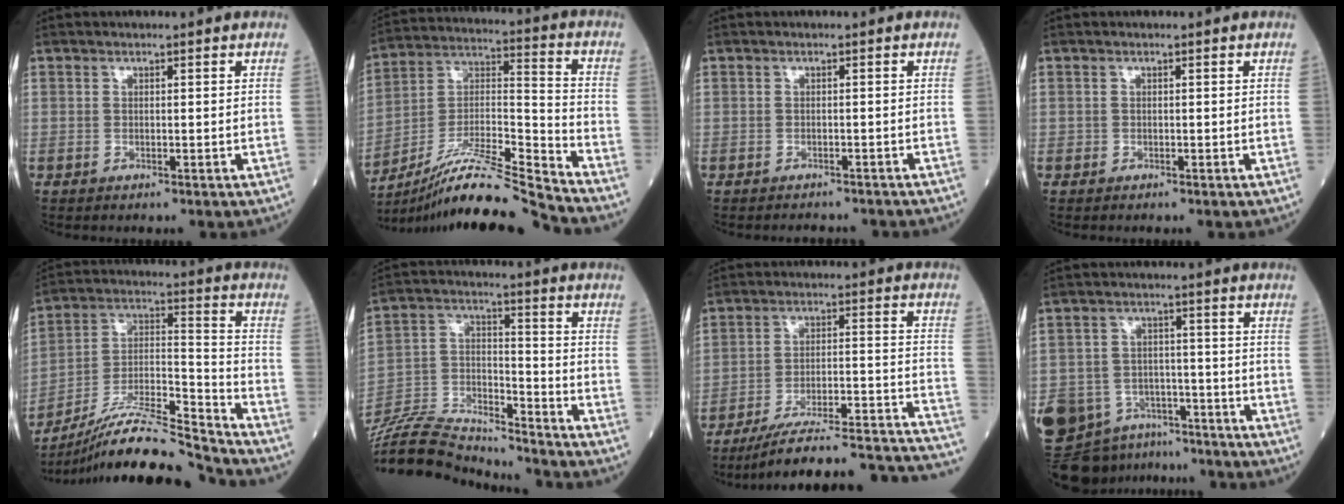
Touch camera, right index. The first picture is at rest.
{"total": 16.1, "force": [-14.6, -2.2, 6.5], "torque": [-0.115, 0.025, -0.264]}
{"total": 3.6, "force": [-3.4, 0.7, 0.8], "torque": [-0.003, -0.006, -0.039]}
{"total": 0.0}
{"total": 16.3, "force": [-15.1, -1.2, 5.8], "torque": [-0.103, 0.025, -0.274]}
{"total": 17.4, "force": [-16.8, 2.4, 3.8], "torque": [-0.084, 0.022, -0.296]}
{"total": 23.0, "force": [-20.3, 1.2, 10.7], "torque": [-0.082, 0.018, -0.287]}
{"total": 12.9, "force": [-9.6, 7.8, 3.7], "torque": [-0.081, 0.023, -0.144]}